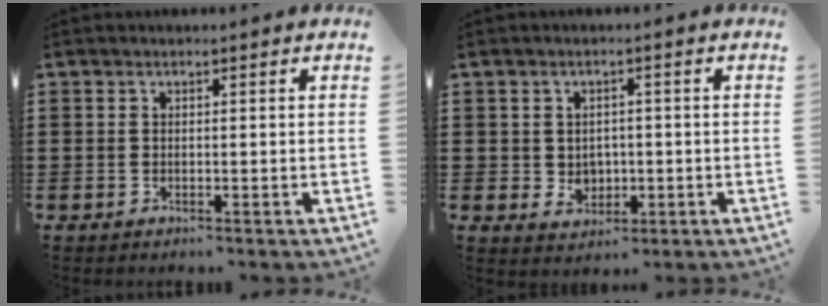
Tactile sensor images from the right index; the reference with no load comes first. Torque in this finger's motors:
{"motor_torque": [-0.21, 0.18, 0.01, 0.03]}